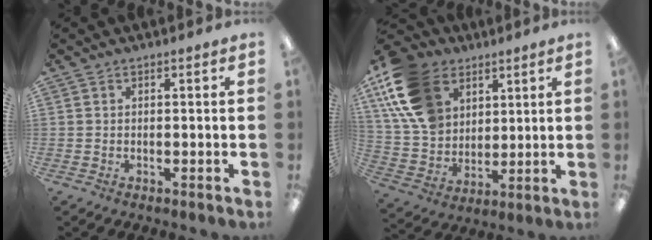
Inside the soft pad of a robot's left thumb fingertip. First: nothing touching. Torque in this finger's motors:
{"motor_torque": [0.26, 0.77, 1.36, -1.41, 0.16]}